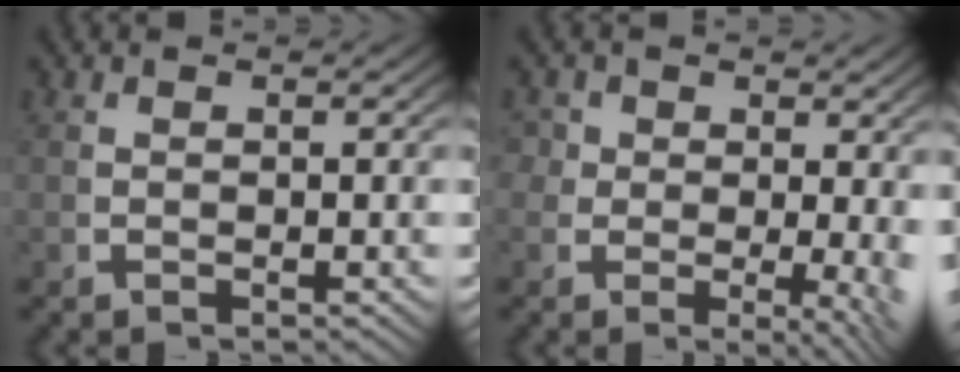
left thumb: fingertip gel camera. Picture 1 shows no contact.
{"total": 5.2, "force": [0.2, 3.7, 3.7], "torque": [-0.060, -0.031, 0.014]}